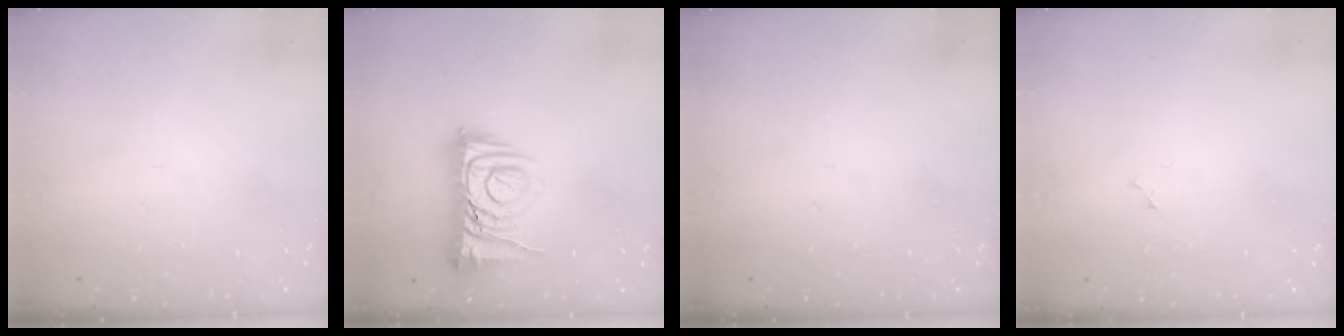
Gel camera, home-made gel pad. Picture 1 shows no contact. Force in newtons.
{"total": 9.9, "press": 9.8, "slide": 1.4}
{"total": 0.0}
{"total": 2.3, "press": 2.3, "slide": 0.2}